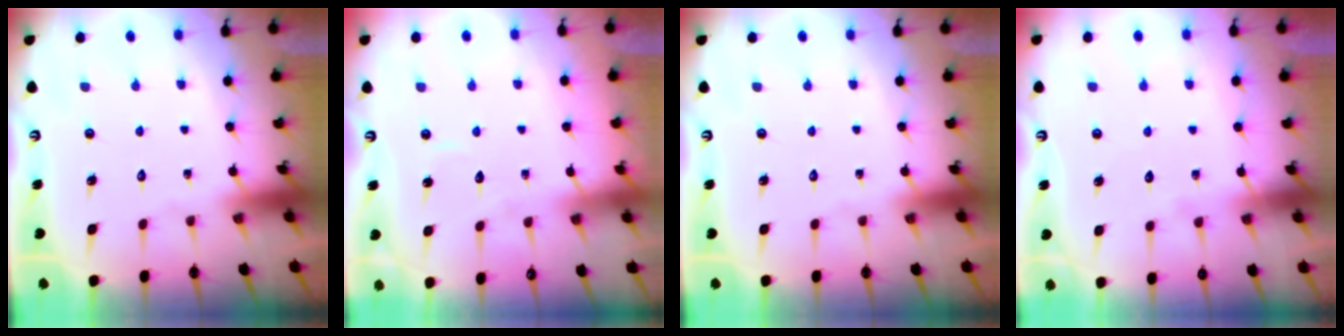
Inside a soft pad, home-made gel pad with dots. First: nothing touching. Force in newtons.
{"total": 2.8, "press": 2.8, "slide": 0.3}
{"total": 0.0}
{"total": 5.7, "press": 5.7, "slide": 0.7}